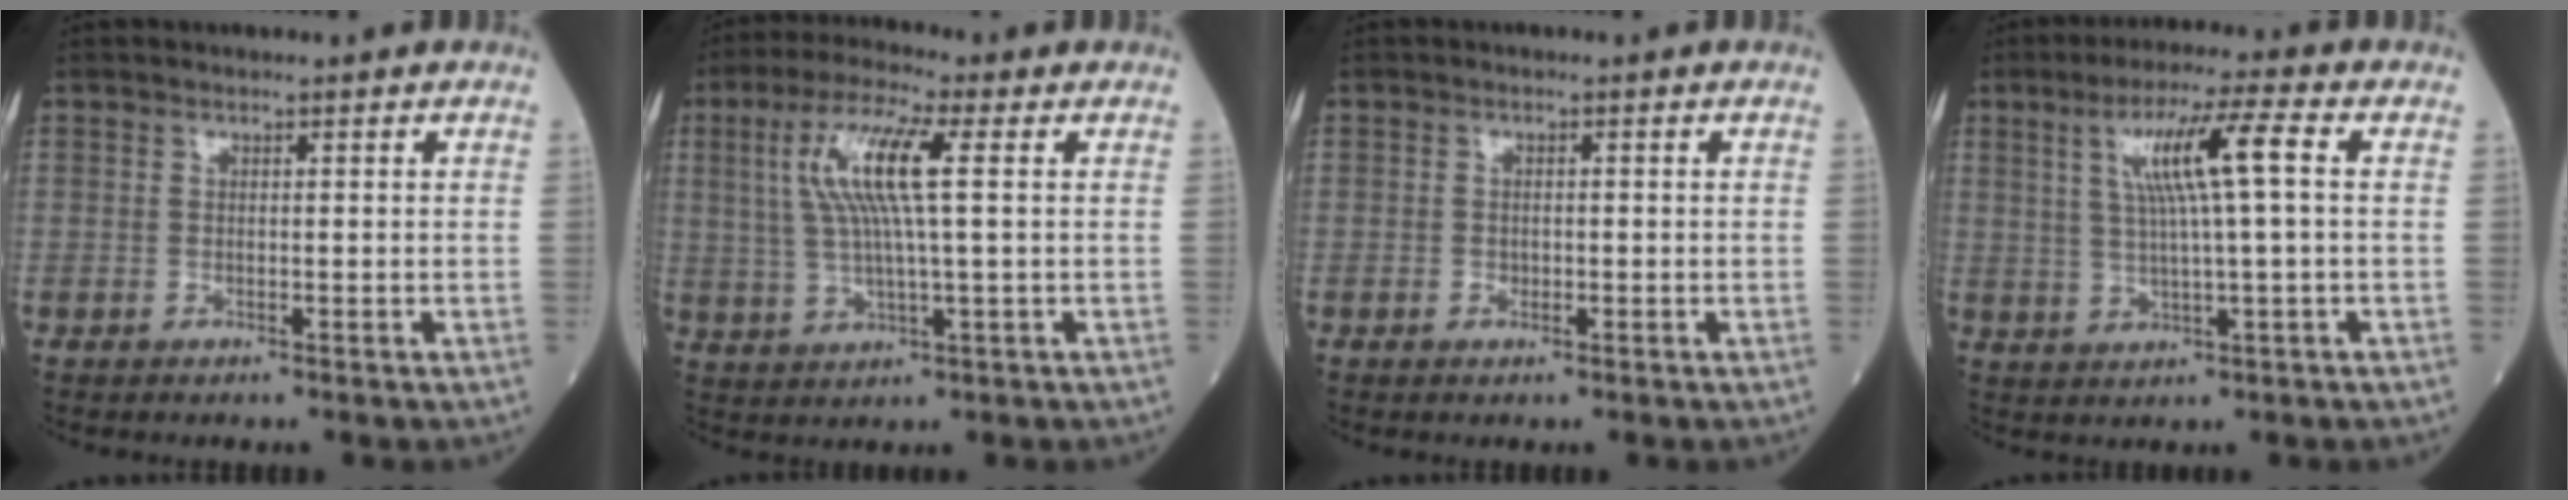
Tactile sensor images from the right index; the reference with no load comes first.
{"total": 10.1, "force": [2.4, 0.8, 9.8], "torque": [-0.206, 0.013, 0.045]}
{"total": 1.1, "force": [-0.4, 0.7, 0.8], "torque": [-0.016, 0.000, -0.005]}
{"total": 8.9, "force": [2.1, 0.0, 8.7], "torque": [-0.159, 0.011, 0.039]}